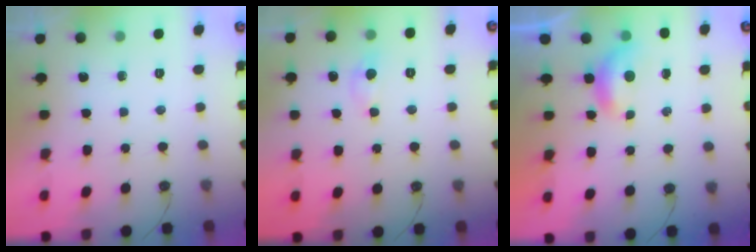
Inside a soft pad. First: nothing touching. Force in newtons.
{"total": 1.5, "press": 1.5, "slide": 0.1}
{"total": 1.2, "press": 1.1, "slide": 0.5}